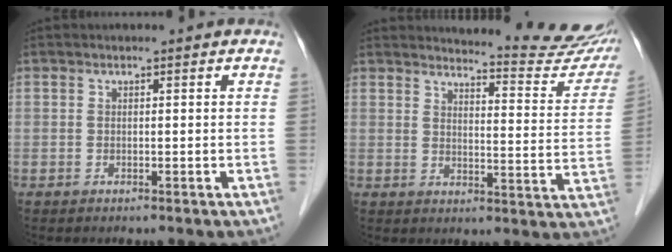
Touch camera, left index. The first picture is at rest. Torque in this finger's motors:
{"motor_torque": [0.83, -0.95, 0.31, 0.01]}